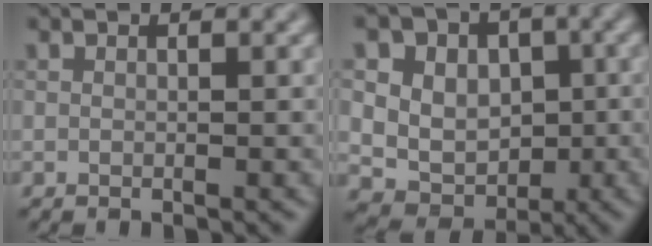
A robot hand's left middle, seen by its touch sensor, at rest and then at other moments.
{"total": 11.4, "force": [4.1, 9.4, 5.1], "torque": [-0.095, 0.017, 0.065]}